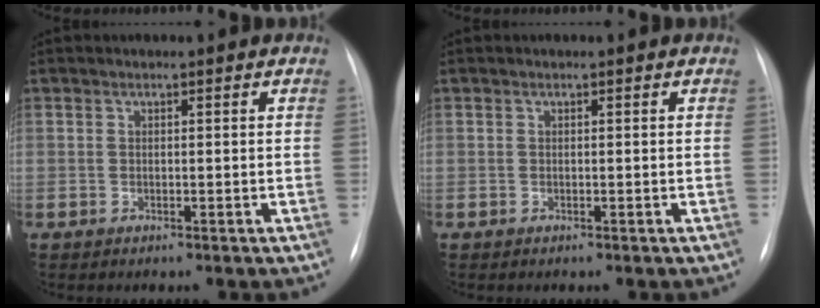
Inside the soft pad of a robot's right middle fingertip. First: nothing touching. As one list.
[{"total": 0.0}]